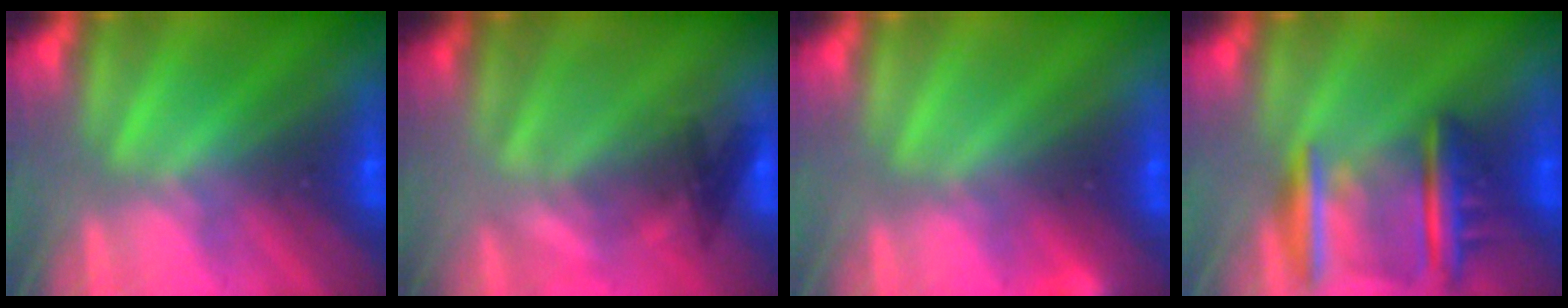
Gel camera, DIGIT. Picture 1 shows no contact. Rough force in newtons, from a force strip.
{"total": 2.2}
{"total": 3.3}
{"total": 8.9}